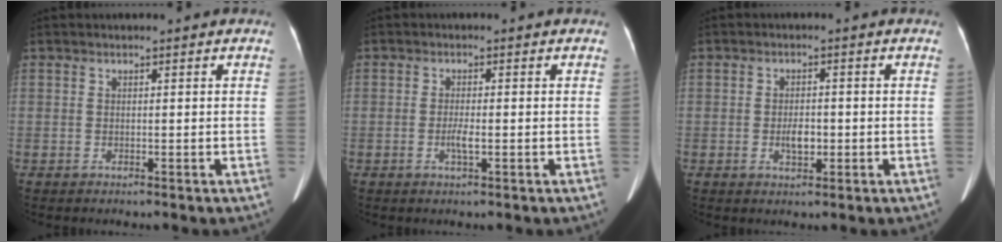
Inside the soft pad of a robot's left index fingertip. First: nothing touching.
{"total": 1.9, "force": [-0.6, 0.3, 1.8], "torque": [-0.036, -0.003, -0.011]}
{"total": 2.8, "force": [-0.8, 1.4, 2.3], "torque": [-0.043, 0.000, -0.010]}